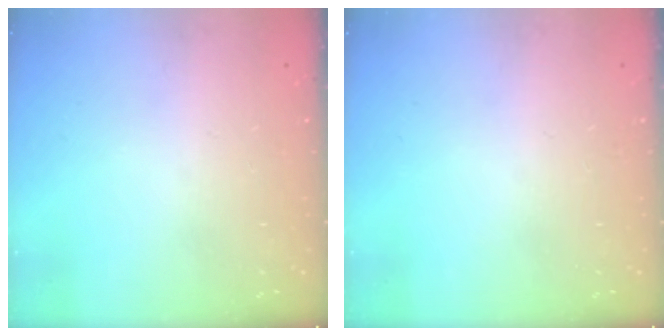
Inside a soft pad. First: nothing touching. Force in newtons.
{"total": 0.0}